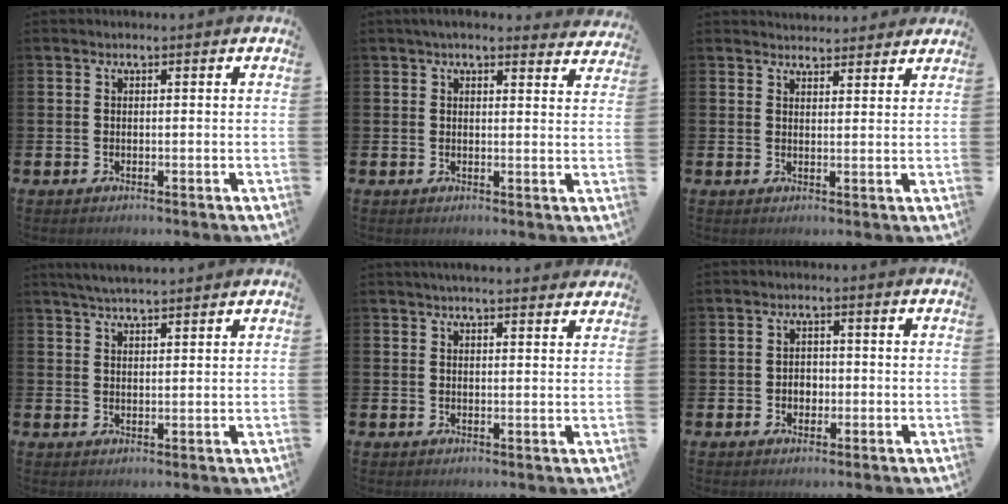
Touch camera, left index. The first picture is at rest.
{"total": 3.6, "force": [3.4, 0.7, 1.1], "torque": [-0.027, -0.011, 0.061]}
{"total": 3.2, "force": [3.1, 0.6, -0.2], "torque": [0.006, -0.019, 0.056]}
{"total": 4.0, "force": [3.8, 0.3, 1.1], "torque": [-0.031, -0.010, 0.070]}
{"total": 3.1, "force": [3.0, 0.1, 0.6], "torque": [-0.017, -0.011, 0.056]}
{"total": 2.2, "force": [-0.5, 1.8, 1.1], "torque": [-0.006, -0.001, -0.016]}